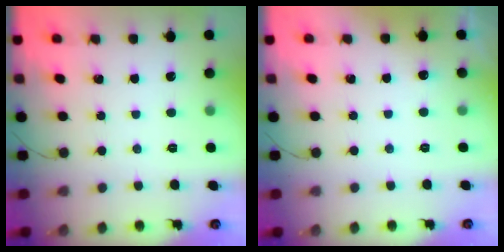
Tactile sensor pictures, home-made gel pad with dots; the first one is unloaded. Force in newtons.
{"total": 2.8, "press": 2.5, "slide": 1.2}